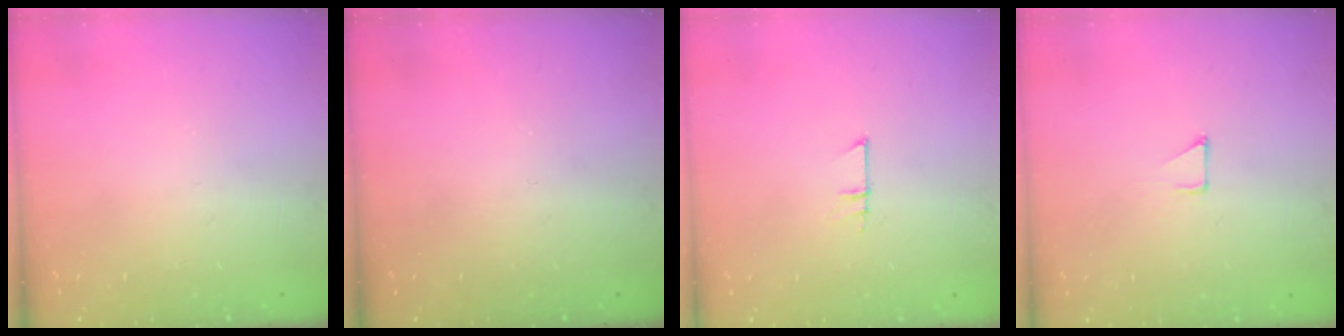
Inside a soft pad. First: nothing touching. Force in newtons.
{"total": 0.0}
{"total": 4.6, "press": 4.6, "slide": 0.4}
{"total": 3.1, "press": 3.1, "slide": 0.3}